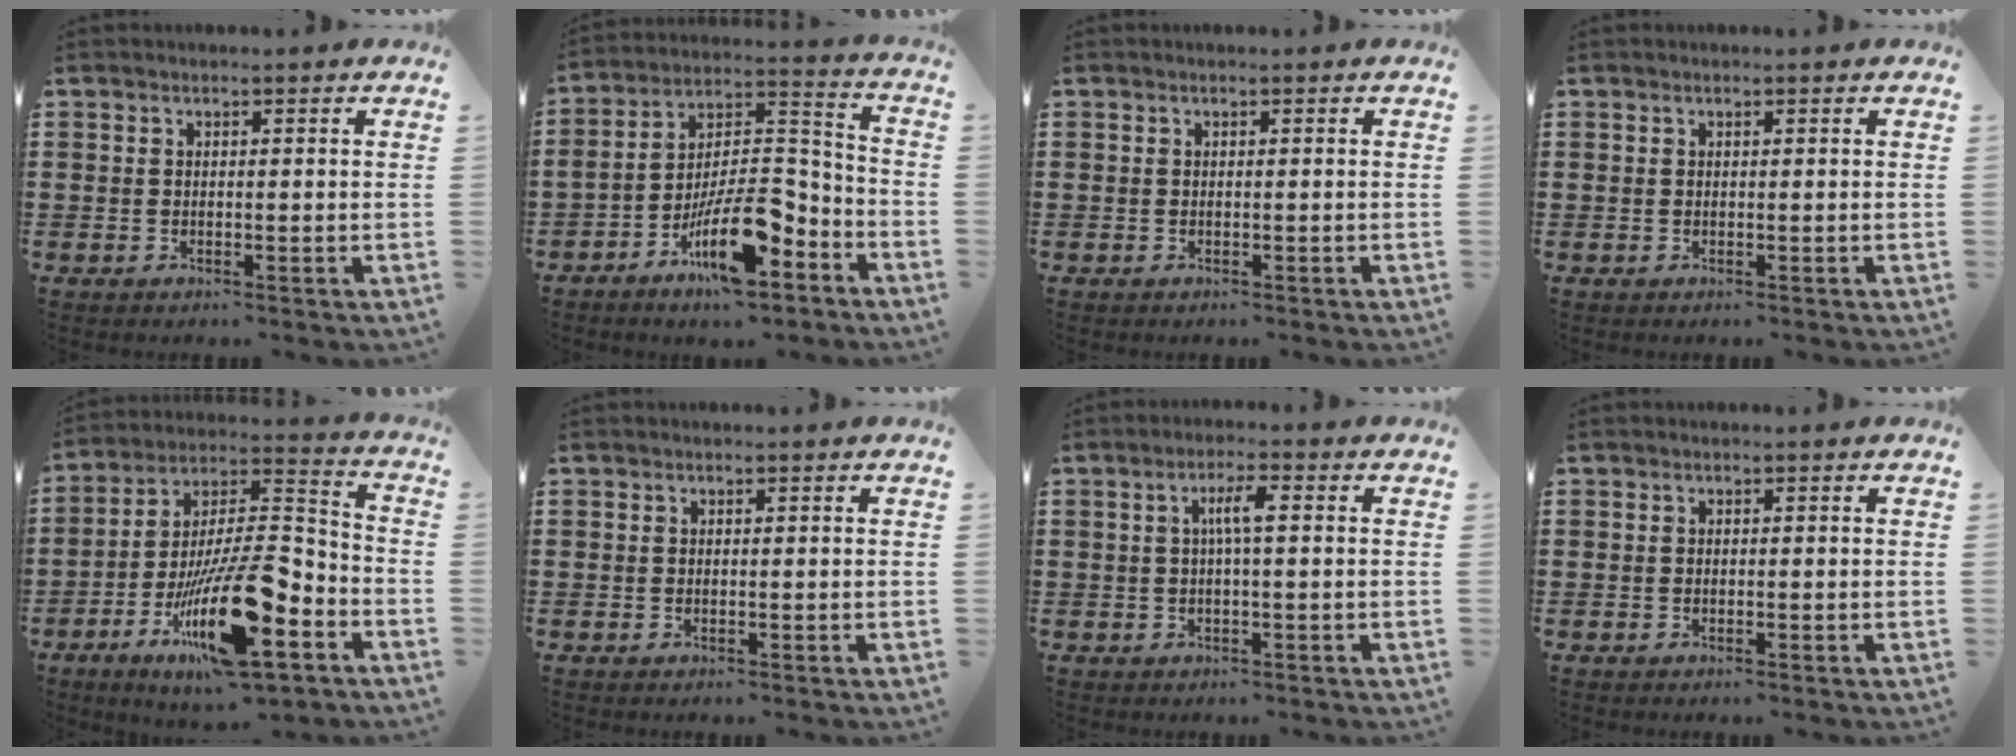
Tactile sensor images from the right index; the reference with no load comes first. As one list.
[{"total": 13.2, "force": [-8.1, 4.2, 9.6], "torque": [-0.185, 0.017, -0.154]}, {"total": 0.0}, {"total": 0.0}, {"total": 20.0, "force": [-9.8, 5.6, 16.5], "torque": [-0.330, 0.015, -0.165]}, {"total": 0.0}, {"total": 3.5, "force": [0.3, 0.5, 3.5], "torque": [-0.066, 0.005, 0.001]}, {"total": 0.0}]